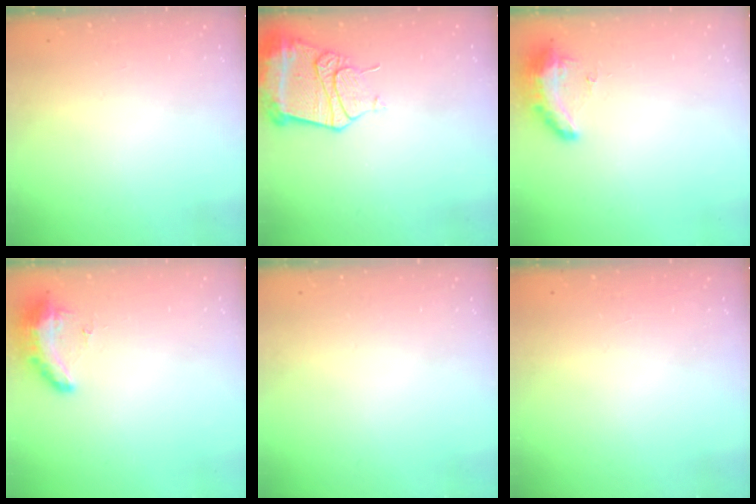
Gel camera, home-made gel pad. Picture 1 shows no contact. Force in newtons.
{"total": 14.5, "press": 14.4, "slide": 1.7}
{"total": 9.1, "press": 8.9, "slide": 1.9}
{"total": 9.1, "press": 8.9, "slide": 1.9}
{"total": 0.0}
{"total": 0.9, "press": 0.0, "slide": 0.9}